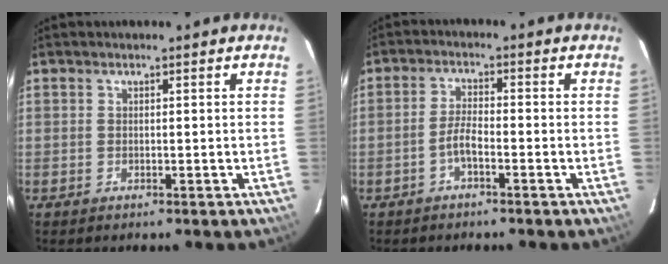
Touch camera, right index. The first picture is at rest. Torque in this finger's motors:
{"motor_torque": [0.65, -0.30, 0.33, 0.07]}